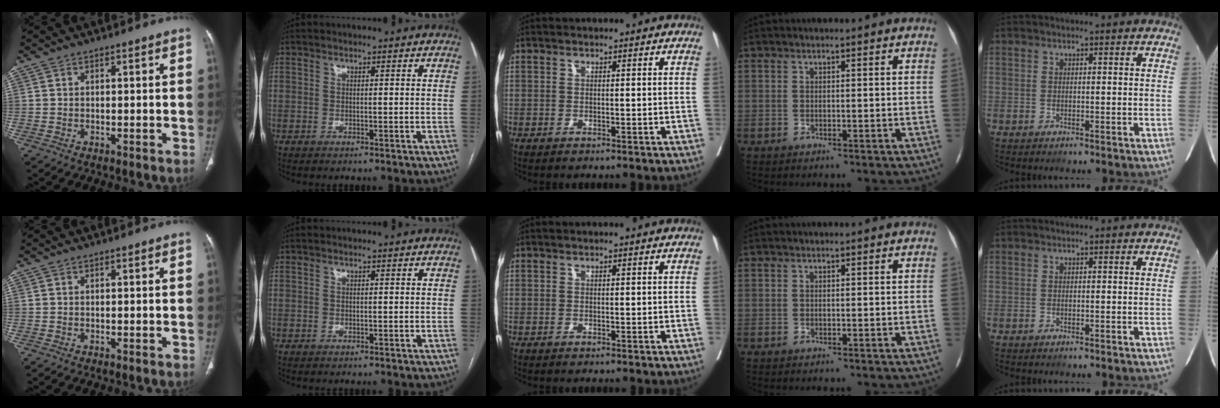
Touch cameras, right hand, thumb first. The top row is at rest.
{}